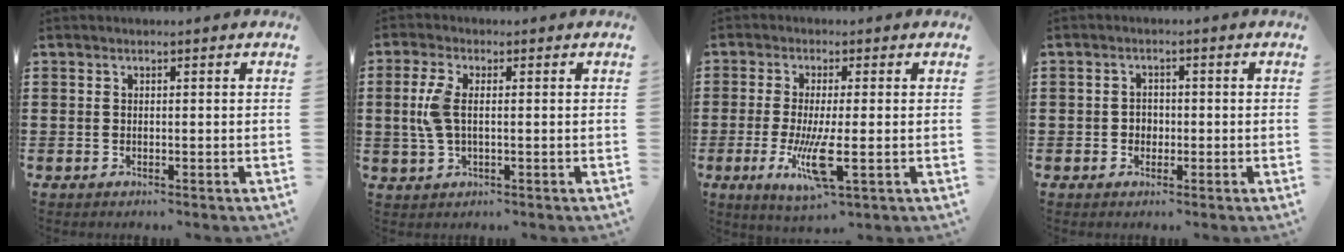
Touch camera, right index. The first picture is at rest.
{"total": 4.7, "force": [0.2, 2.1, 4.2], "torque": [-0.112, -0.003, -0.006]}
{"total": 8.3, "force": [-2.0, 1.5, 7.9], "torque": [-0.170, -0.027, -0.038]}
{"total": 1.6, "force": [-0.5, 1.4, 0.6], "torque": [-0.015, 0.003, -0.012]}